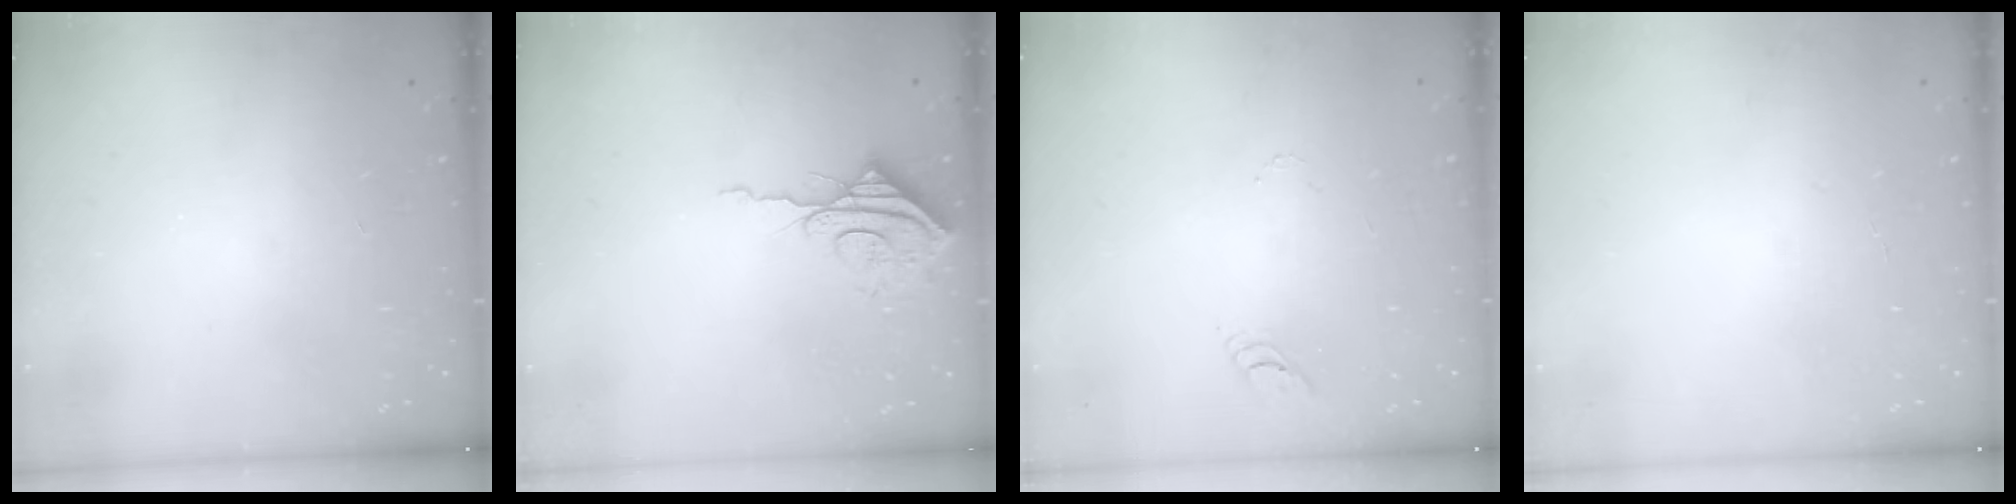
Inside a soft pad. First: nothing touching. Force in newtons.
{"total": 8.4, "press": 8.3, "slide": 0.7}
{"total": 3.2, "press": 3.2, "slide": 0.3}
{"total": 1.7, "press": 1.7, "slide": 0.1}